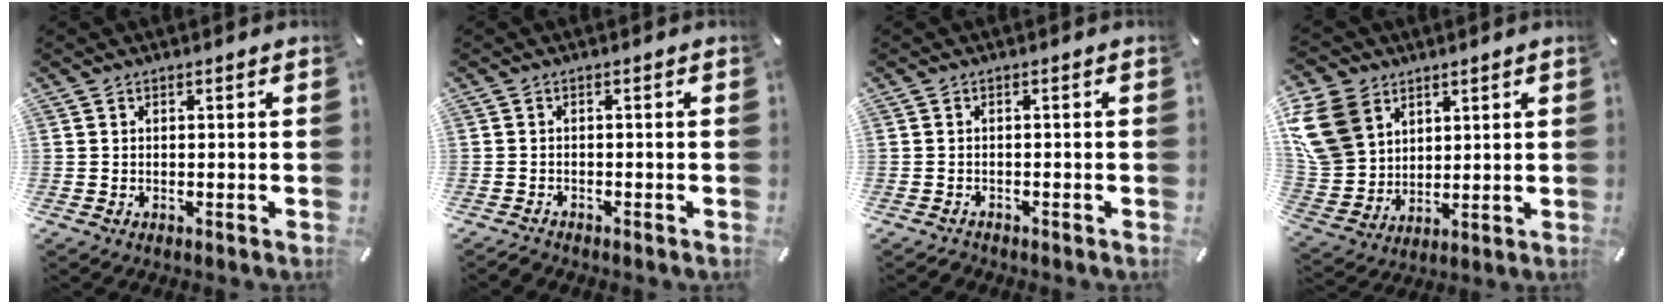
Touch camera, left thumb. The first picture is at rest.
{"total": 1.2, "force": [-1.2, 0.2, 0.0], "torque": [-0.003, 0.004, -0.026]}
{"total": 1.1, "force": [-1.0, 0.3, 0.0], "torque": [-0.002, 0.004, -0.024]}
{"total": 15.5, "force": [6.4, 12.3, 6.8], "torque": [-0.186, -0.015, 0.126]}